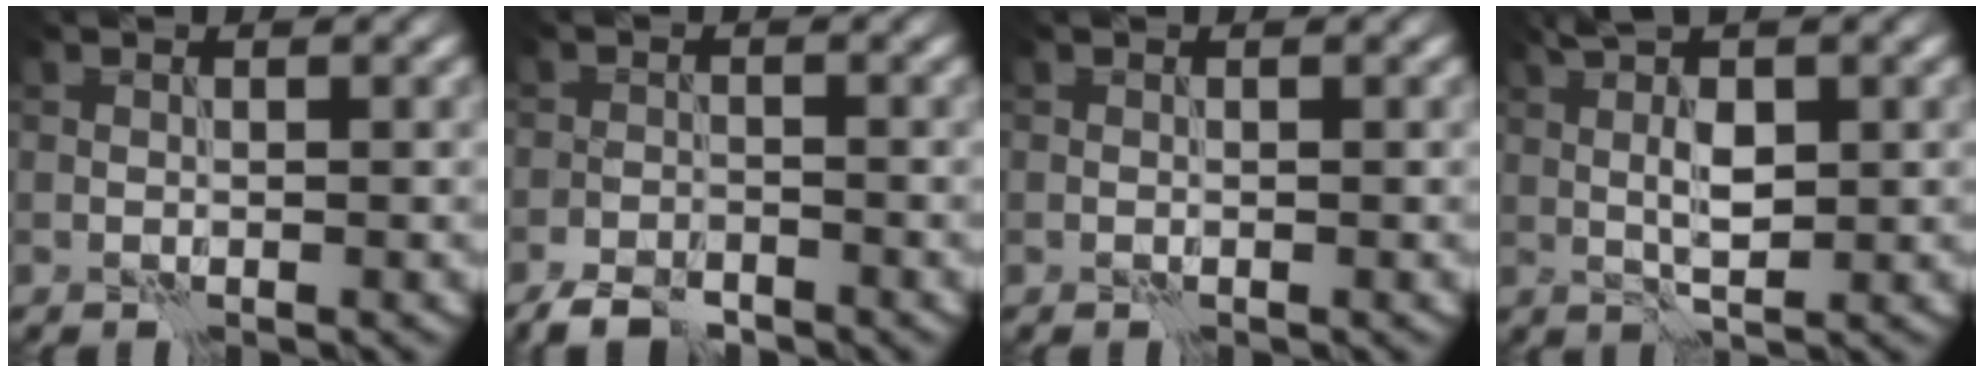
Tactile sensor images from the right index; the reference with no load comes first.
{"total": 3.7, "force": [-3.1, 1.3, 1.5], "torque": [-0.026, -0.008, -0.061]}
{"total": 0.0}
{"total": 4.0, "force": [1.1, 1.1, 3.6], "torque": [-0.073, 0.004, 0.025]}